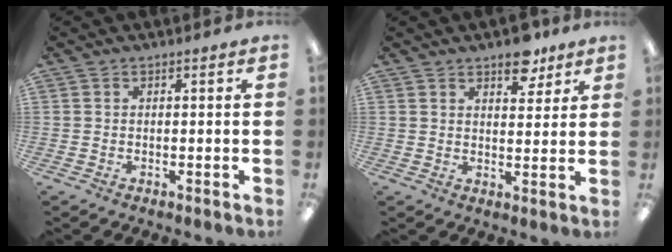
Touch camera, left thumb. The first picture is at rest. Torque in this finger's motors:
{"motor_torque": [0.77, 0.46, 0.70, -0.45, 0.14]}